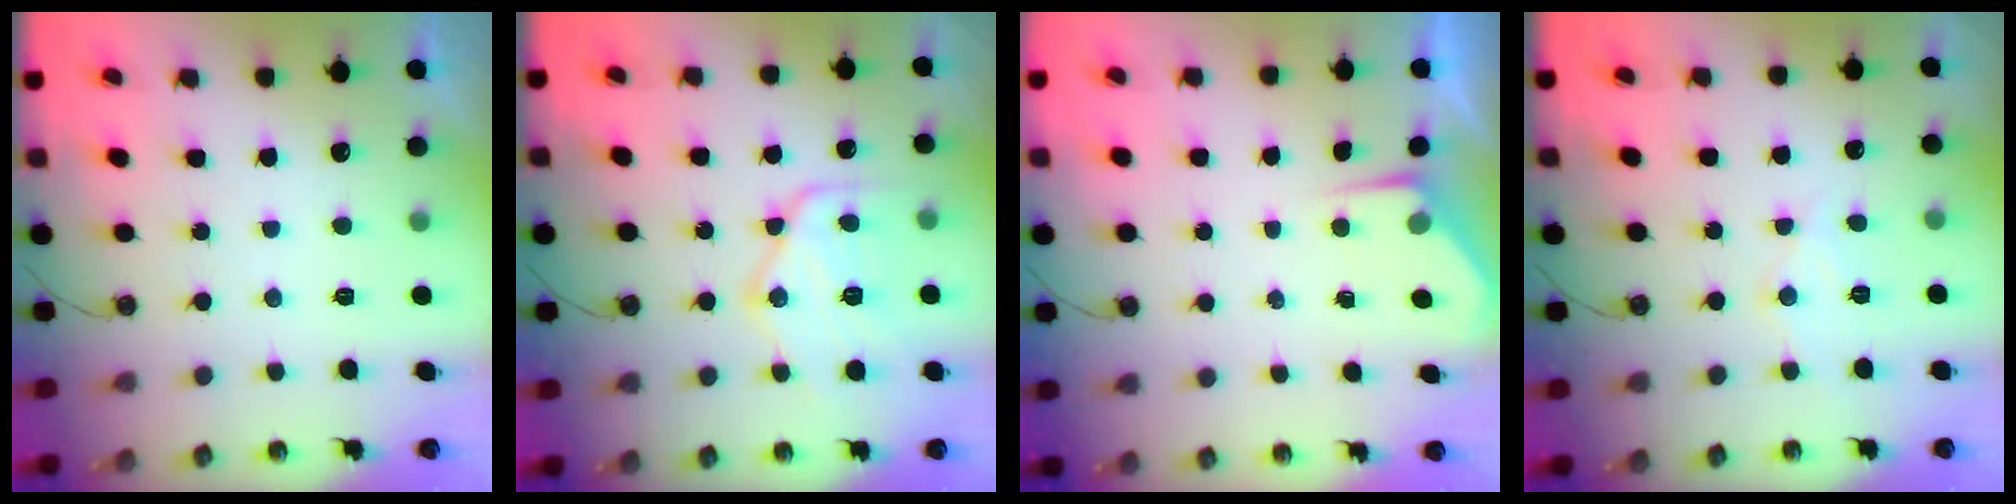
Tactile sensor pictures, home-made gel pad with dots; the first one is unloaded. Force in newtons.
{"total": 16.9, "press": 16.8, "slide": 1.5}
{"total": 2.9, "press": 2.9, "slide": 0.5}
{"total": 8.0, "press": 8.0, "slide": 0.6}